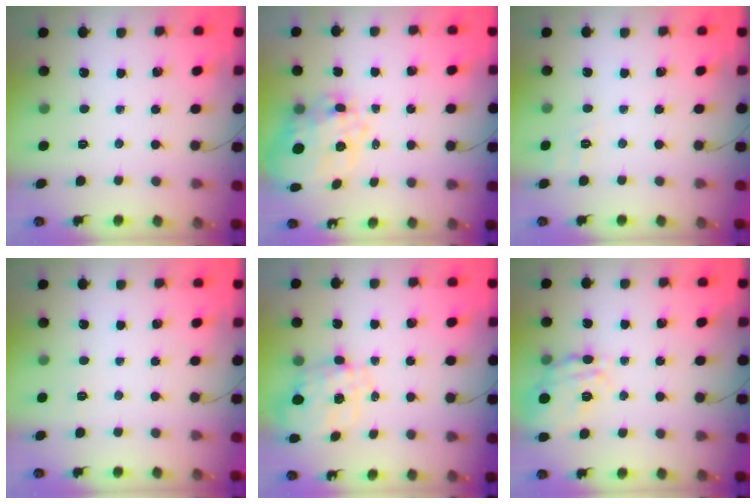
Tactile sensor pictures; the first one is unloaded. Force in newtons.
{"total": 13.0, "press": 12.7, "slide": 3.0}
{"total": 6.3, "press": 6.0, "slide": 1.8}
{"total": 6.1, "press": 5.8, "slide": 1.8}
{"total": 2.0, "press": 1.7, "slide": 1.1}
{"total": 10.4, "press": 10.3, "slide": 1.6}